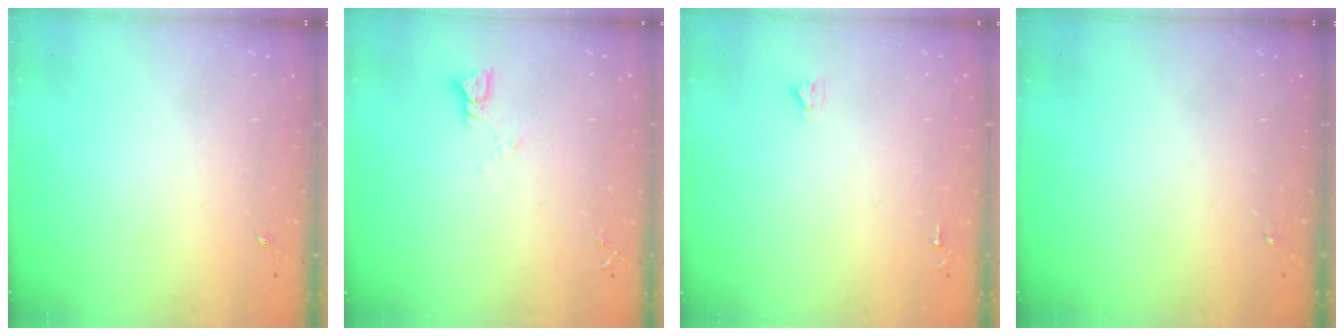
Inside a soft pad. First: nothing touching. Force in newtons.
{"total": 3.5, "press": 3.5, "slide": 0.2}
{"total": 2.0, "press": 2.0, "slide": 0.2}
{"total": 0.0}